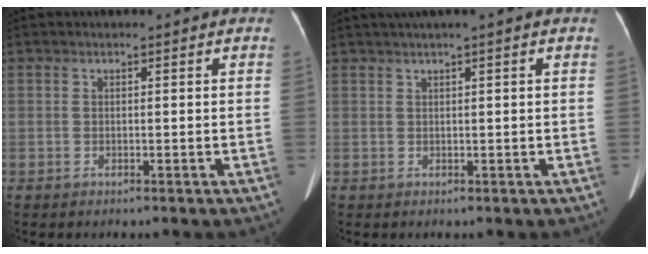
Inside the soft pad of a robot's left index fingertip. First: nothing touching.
{"total": 2.7, "force": [1.7, -0.4, 2.0], "torque": [-0.041, 0.019, 0.034]}